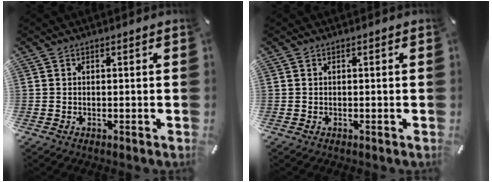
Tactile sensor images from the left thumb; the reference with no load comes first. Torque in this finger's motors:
{"motor_torque": [0.00, 0.00, -0.01, 0.00, 0.00]}